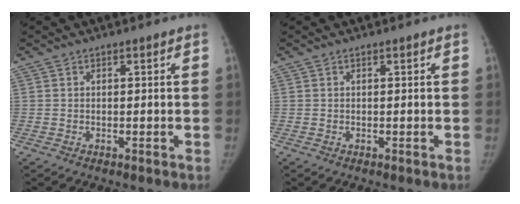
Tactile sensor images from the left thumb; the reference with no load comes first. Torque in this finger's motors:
{"motor_torque": [0.09, -0.03, 0.23, -0.23, 0.01]}